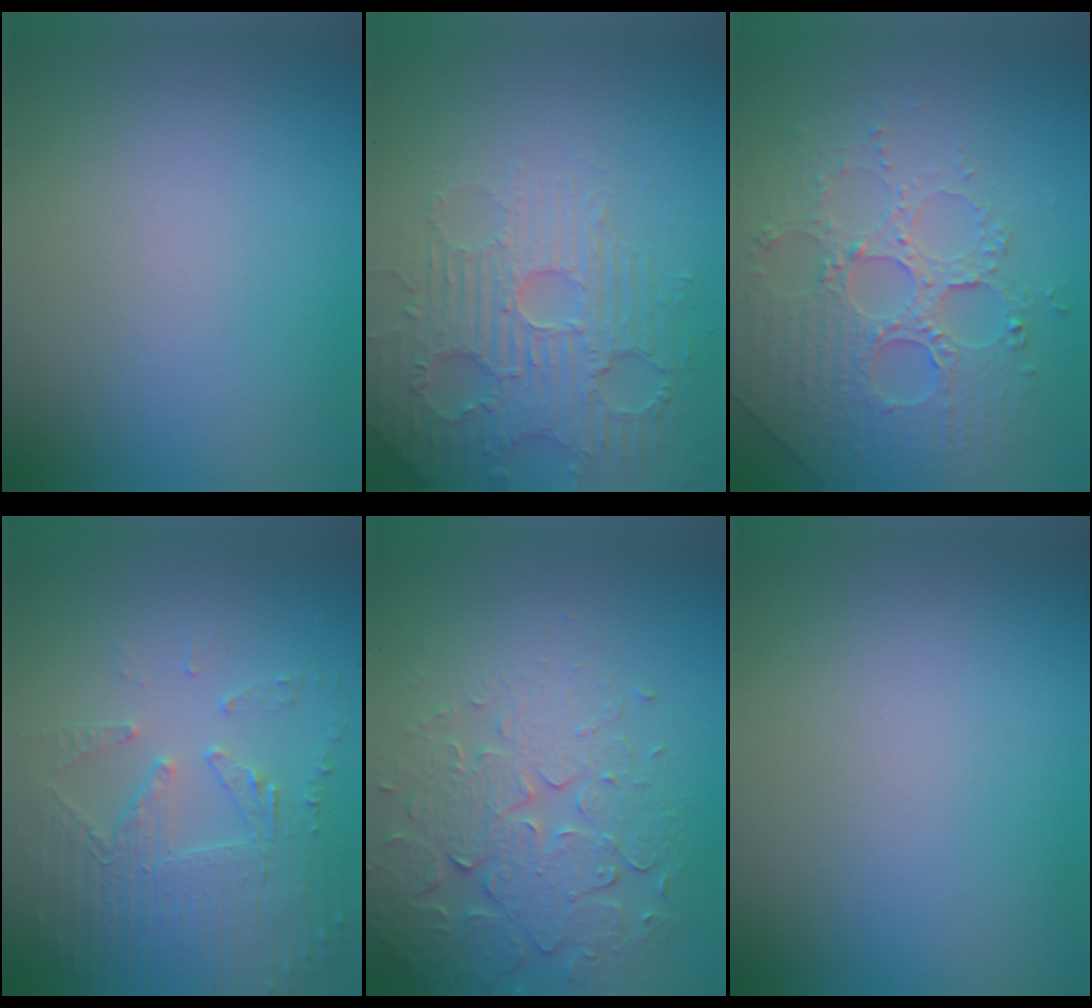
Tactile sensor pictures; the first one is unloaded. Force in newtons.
{"total": 4.8, "press": 4.5, "slide": 1.5}
{"total": 4.4, "press": 4.3, "slide": 1.0}
{"total": 5.5, "press": 3.7, "slide": 4.0}
{"total": 5.7, "press": 4.7, "slide": 3.1}
{"total": 0.0}